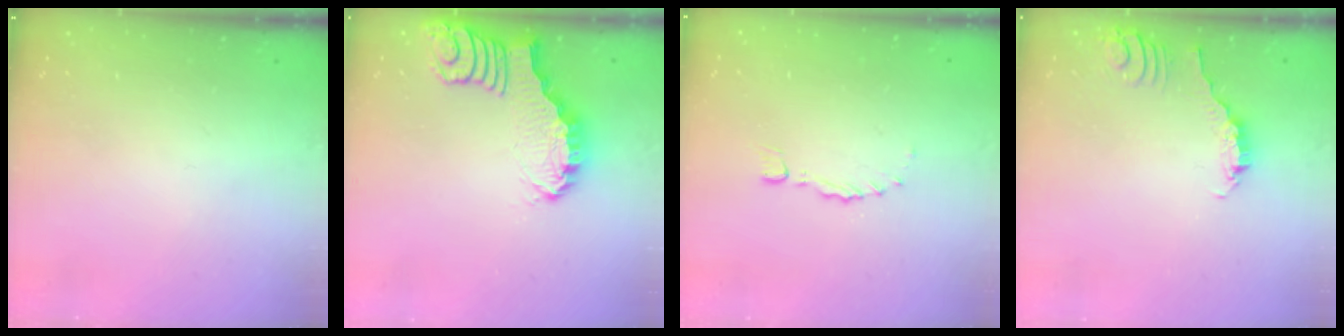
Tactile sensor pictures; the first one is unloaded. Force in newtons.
{"total": 2.4, "press": 2.4, "slide": 0.2}
{"total": 0.0}
{"total": 2.2, "press": 2.1, "slide": 0.3}